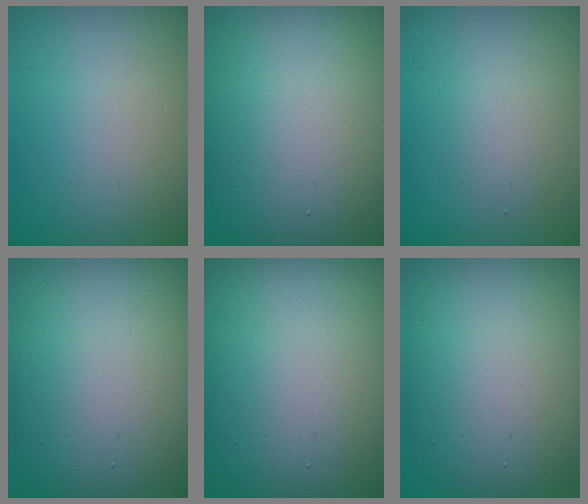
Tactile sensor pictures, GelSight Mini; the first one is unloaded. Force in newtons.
{"total": 16.4, "press": 16.4, "slide": 1.0}
{"total": 1.6, "press": 1.6, "slide": 0.1}
{"total": 16.1, "press": 16.1, "slide": 0.9}
{"total": 23.3, "press": 23.3, "slide": 1.2}
{"total": 11.6, "press": 11.6, "slide": 0.6}